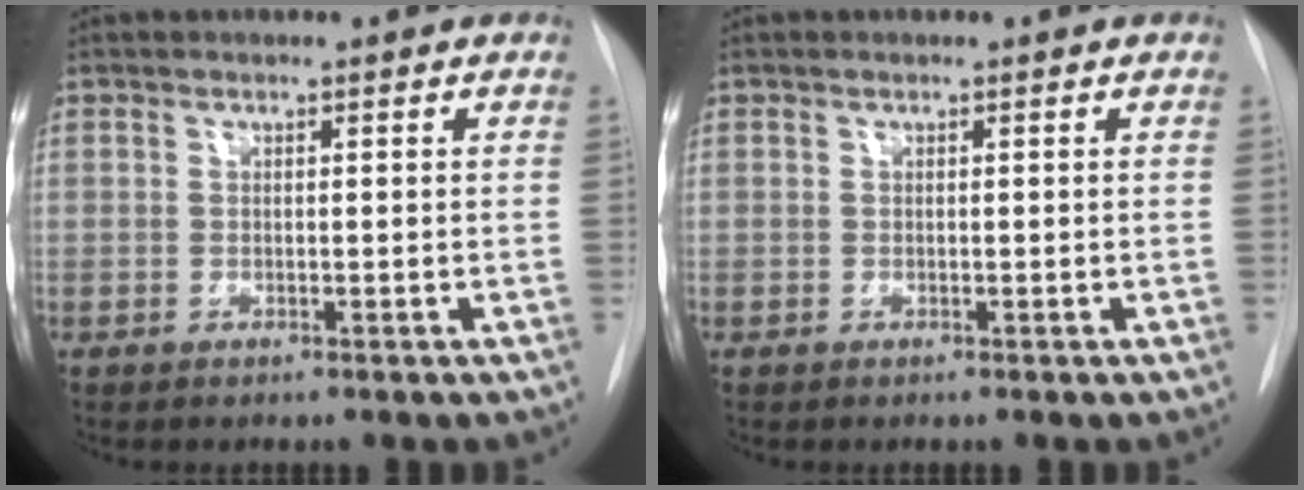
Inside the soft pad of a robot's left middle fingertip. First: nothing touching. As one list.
[{"total": 0.0}]